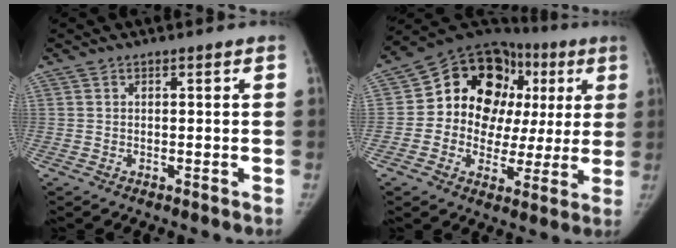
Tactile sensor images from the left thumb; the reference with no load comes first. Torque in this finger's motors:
{"motor_torque": [2.09, 2.27, -0.06, 0.23, 0.01]}